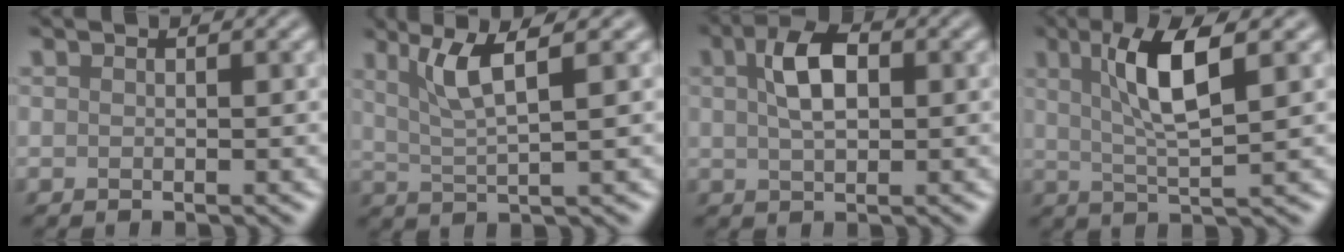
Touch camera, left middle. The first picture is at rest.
{"total": 4.2, "force": [2.0, 0.7, 3.7], "torque": [-0.069, 0.003, 0.040]}
{"total": 4.2, "force": [1.1, 2.2, 3.4], "torque": [-0.066, 0.010, 0.015]}
{"total": 5.7, "force": [1.9, 1.1, 5.2], "torque": [-0.099, 0.004, 0.036]}